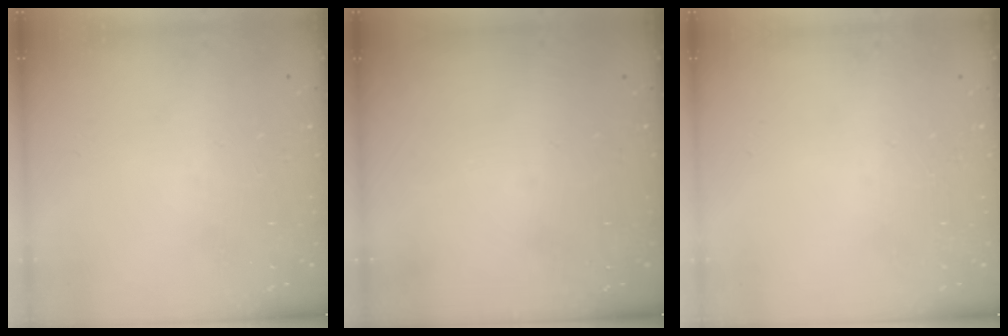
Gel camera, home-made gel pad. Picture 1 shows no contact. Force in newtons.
{"total": 0.0}
{"total": 0.0}